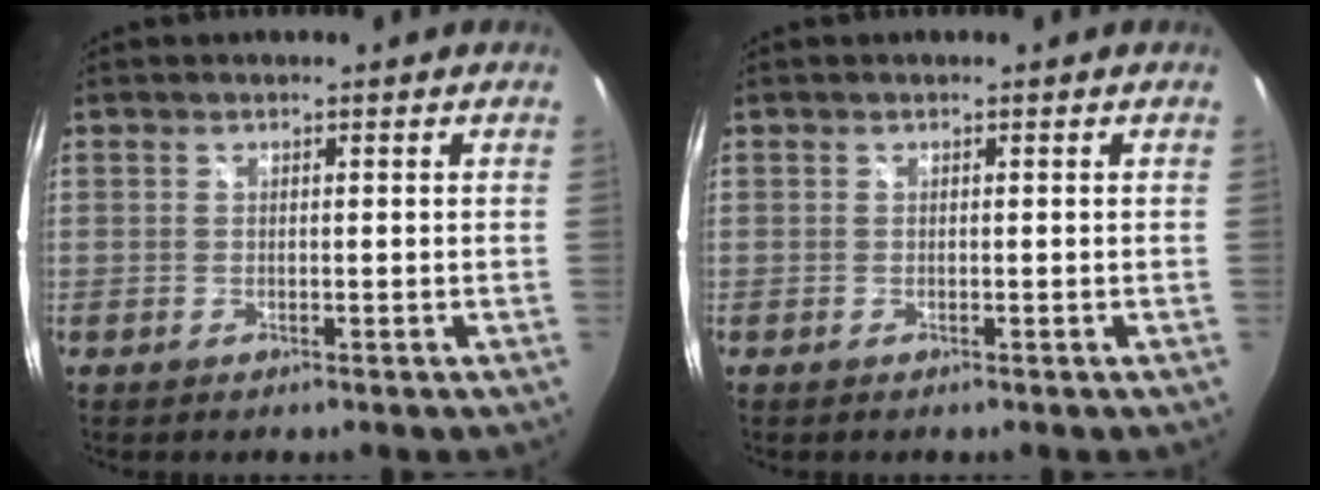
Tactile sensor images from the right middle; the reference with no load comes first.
{"total": 0.0}